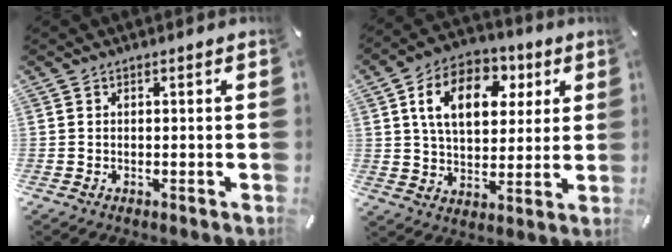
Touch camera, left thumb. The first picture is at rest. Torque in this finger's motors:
{"motor_torque": [0.49, 0.76, 1.46, -1.30, 0.44]}